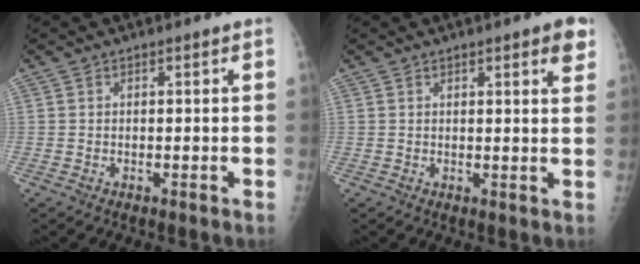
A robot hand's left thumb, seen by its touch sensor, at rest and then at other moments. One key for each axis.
{"total": 4.7, "fx": 2.6, "fy": 1.0, "fz": 3.7, "tx": -0.036, "ty": -0.010, "tz": 0.029}